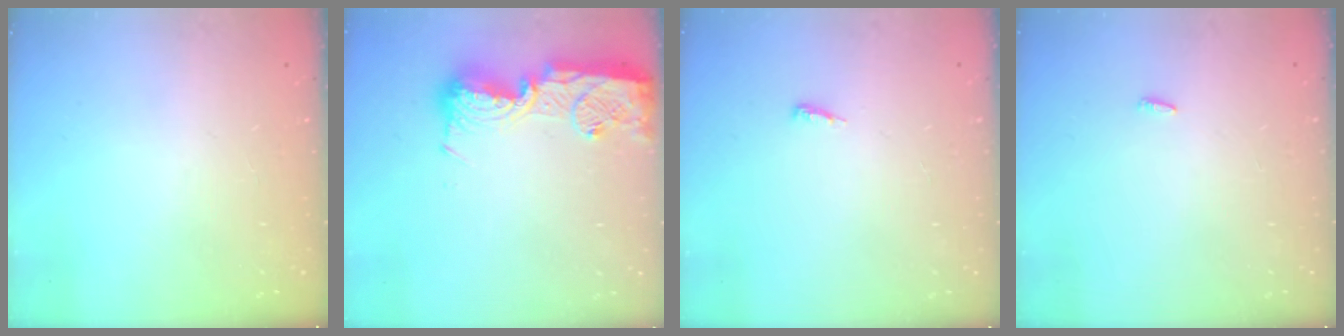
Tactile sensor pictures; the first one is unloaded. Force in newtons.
{"total": 15.2, "press": 15.1, "slide": 1.2}
{"total": 4.6, "press": 4.5, "slide": 0.9}
{"total": 2.1, "press": 1.9, "slide": 0.7}